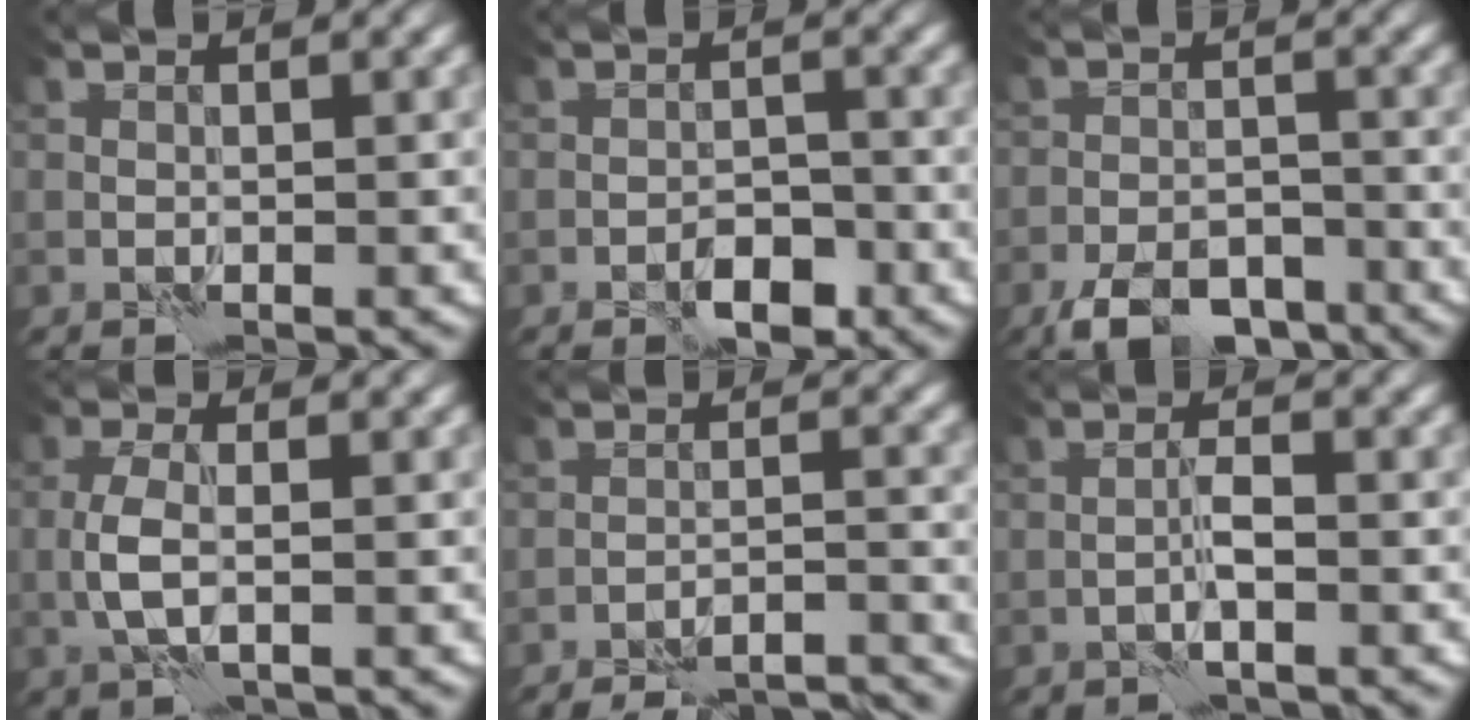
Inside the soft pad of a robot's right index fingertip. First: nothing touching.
{"total": 2.9, "force": [-1.7, 1.3, 1.9], "torque": [-0.023, 0.003, -0.025]}
{"total": 5.8, "force": [-4.3, 2.5, 3.1], "torque": [-0.046, -0.005, -0.077]}
{"total": 2.6, "force": [-0.1, 0.8, 2.4], "torque": [-0.057, 0.001, -0.007]}
{"total": 14.4, "force": [-13.6, 3.4, 3.3], "torque": [-0.019, 0.015, -0.157]}
{"total": 1.3, "force": [-0.3, -0.1, 1.3], "torque": [-0.027, 0.006, -0.007]}